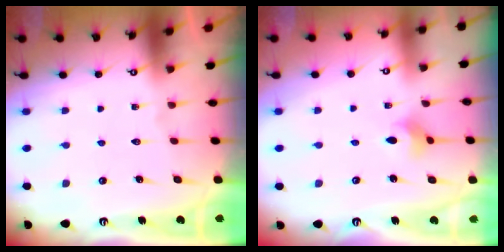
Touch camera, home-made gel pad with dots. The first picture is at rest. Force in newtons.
{"total": 2.9, "press": 2.9, "slide": 0.7}